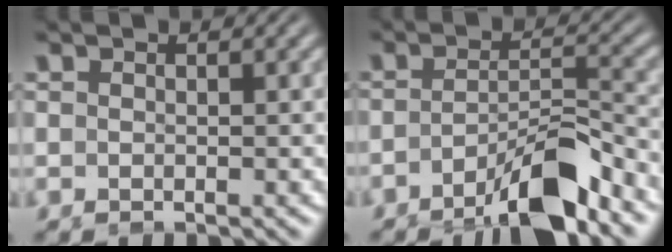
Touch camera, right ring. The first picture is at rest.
{"total": 5.1, "force": [-3.5, 0.8, 3.6], "torque": [-0.046, -0.017, -0.047]}